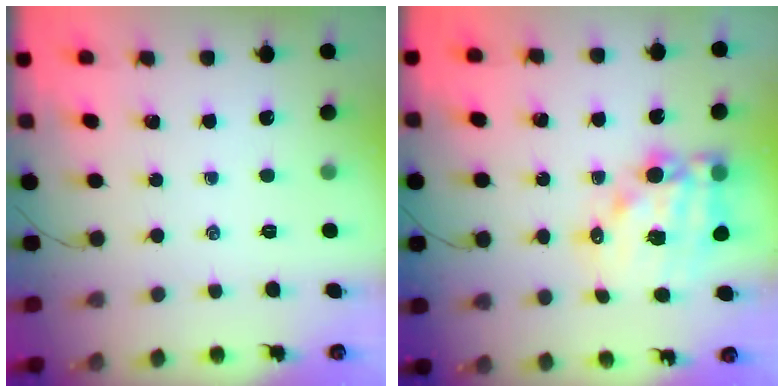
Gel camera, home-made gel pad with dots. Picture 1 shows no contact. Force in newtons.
{"total": 15.2, "press": 14.8, "slide": 3.6}